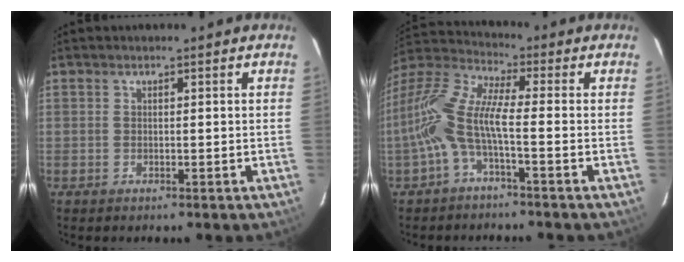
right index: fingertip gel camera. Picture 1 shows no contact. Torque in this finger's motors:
{"motor_torque": [0.86, -0.67, 0.95, 0.21]}